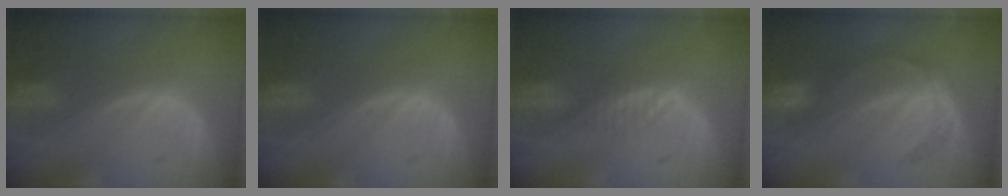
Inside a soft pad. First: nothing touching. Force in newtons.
{"total": 0.0}
{"total": 2.0, "press": 1.8, "slide": 0.8}
{"total": 4.5, "press": 4.5, "slide": 0.2}